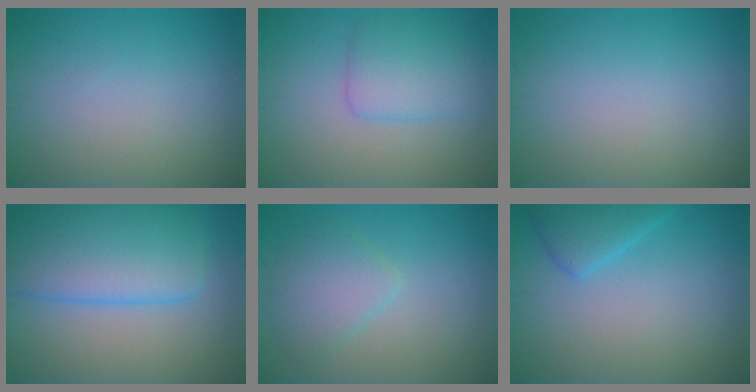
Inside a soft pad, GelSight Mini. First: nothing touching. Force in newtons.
{"total": 3.5, "press": 3.5, "slide": 0.1}
{"total": 0.0}
{"total": 8.3, "press": 8.3, "slide": 0.4}
{"total": 3.0, "press": 3.0, "slide": 0.2}
{"total": 2.9, "press": 2.9, "slide": 0.2}